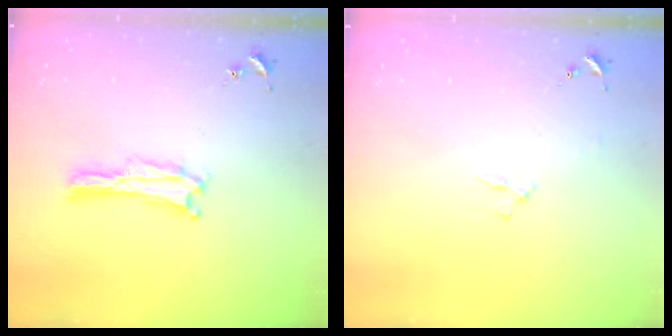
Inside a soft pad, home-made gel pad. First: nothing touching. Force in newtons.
{"total": 2.3, "press": 2.3, "slide": 0.3}